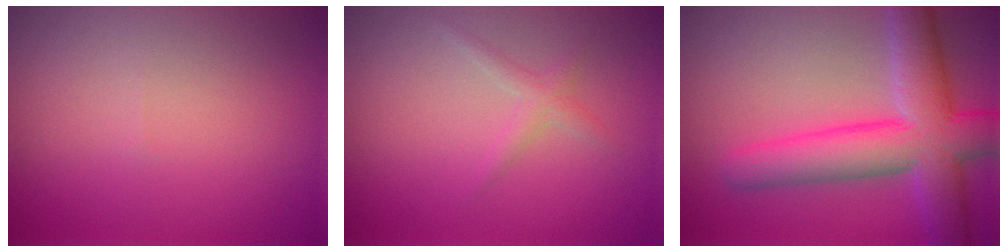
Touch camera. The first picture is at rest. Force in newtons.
{"total": 1.2, "press": 1.2, "slide": 0.1}
{"total": 8.6, "press": 8.6, "slide": 0.4}